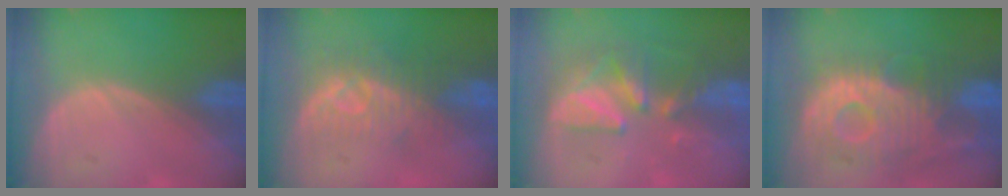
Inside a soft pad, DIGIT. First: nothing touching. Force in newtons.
{"total": 8.1, "press": 7.5, "slide": 3.2}
{"total": 8.4, "press": 7.7, "slide": 3.4}
{"total": 12.0, "press": 10.8, "slide": 5.3}